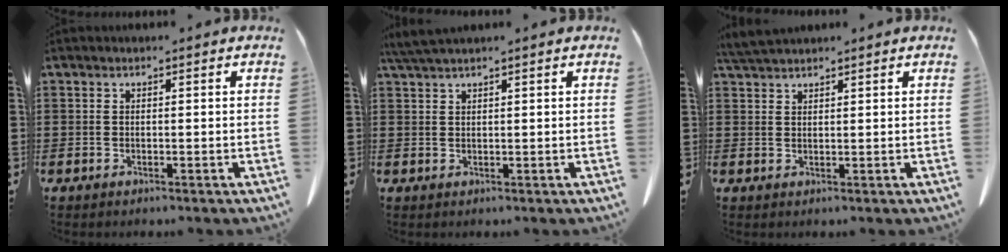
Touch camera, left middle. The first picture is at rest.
{"total": 2.4, "force": [2.0, -0.1, 1.3], "torque": [-0.030, -0.001, 0.039]}
{"total": 3.1, "force": [2.9, 0.2, 1.1], "torque": [-0.030, -0.004, 0.058]}